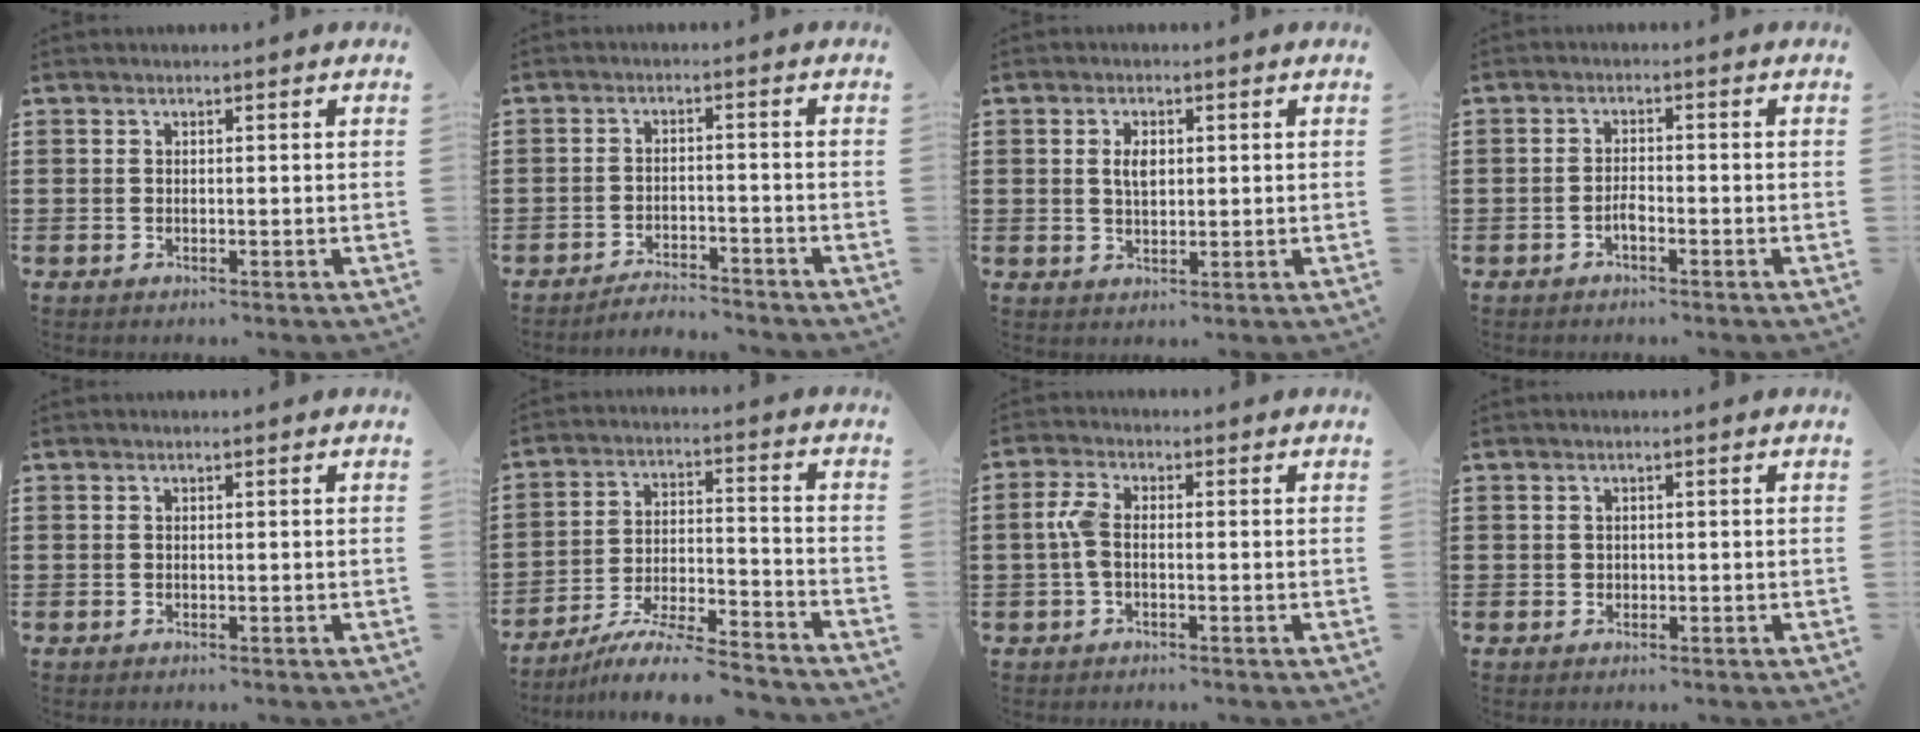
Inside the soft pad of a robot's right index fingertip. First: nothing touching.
{"total": 3.1, "force": [-3.1, 0.0, 0.0], "torque": [-0.006, 0.001, -0.065]}
{"total": 2.8, "force": [0.6, 1.4, 2.4], "torque": [-0.049, 0.008, 0.008]}
{"total": 2.0, "force": [-1.2, 0.6, 1.5], "torque": [-0.030, 0.002, -0.022]}
{"total": 0.0}
{"total": 8.2, "force": [-7.5, 0.3, 3.3], "torque": [-0.060, 0.003, -0.149]}
{"total": 3.9, "force": [-0.4, 1.8, 3.4], "torque": [-0.093, -0.005, -0.016]}
{"total": 0.7, "force": [0.2, 0.6, 0.1], "torque": [-0.004, 0.003, 0.005]}